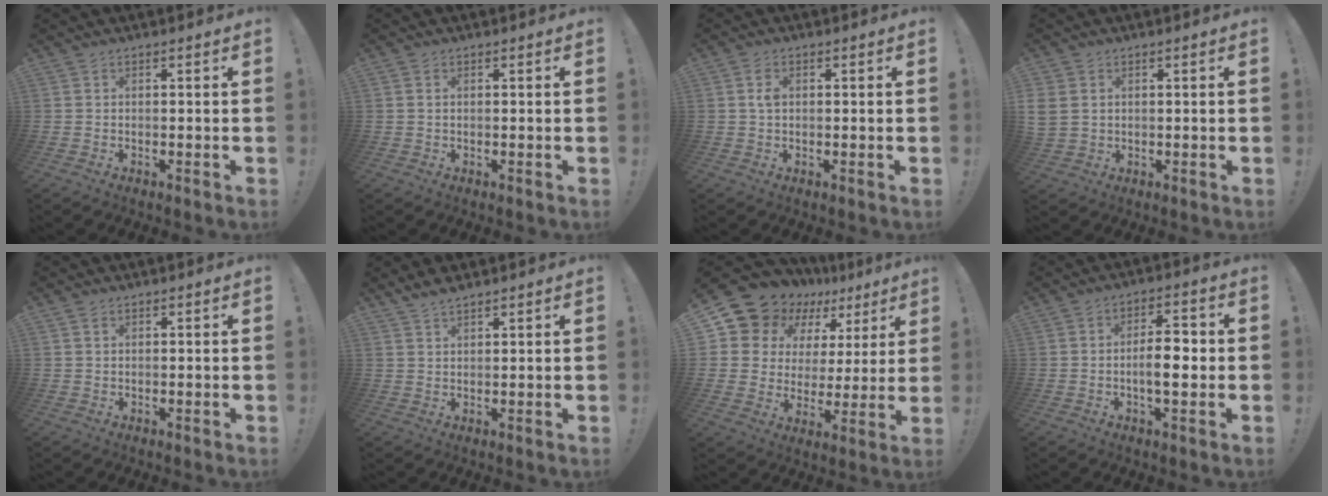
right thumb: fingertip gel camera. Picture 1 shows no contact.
{"total": 0.9, "force": [0.4, 0.5, 0.6], "torque": [-0.016, 0.003, 0.009]}
{"total": 2.8, "force": [0.6, 1.7, 2.1], "torque": [-0.039, 0.005, 0.009]}
{"total": 4.7, "force": [1.4, 4.0, 2.1], "torque": [-0.049, 0.004, 0.031]}
{"total": 0.8, "force": [0.4, 0.6, 0.2], "torque": [-0.001, -0.001, 0.007]}
{"total": 3.2, "force": [2.8, 0.7, 1.4], "torque": [-0.030, -0.013, 0.052]}
{"total": 13.3, "force": [10.5, 7.4, 3.2], "torque": [-0.073, -0.086, 0.206]}
{"total": 8.4, "force": [-1.4, 3.5, 7.4], "torque": [-0.113, 0.011, -0.029]}